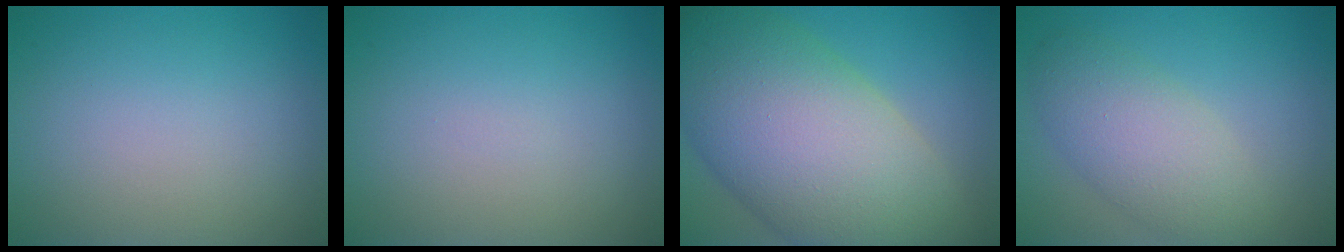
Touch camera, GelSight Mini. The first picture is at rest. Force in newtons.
{"total": 0.0}
{"total": 15.9, "press": 15.9, "slide": 0.6}
{"total": 5.0, "press": 5.0, "slide": 0.4}